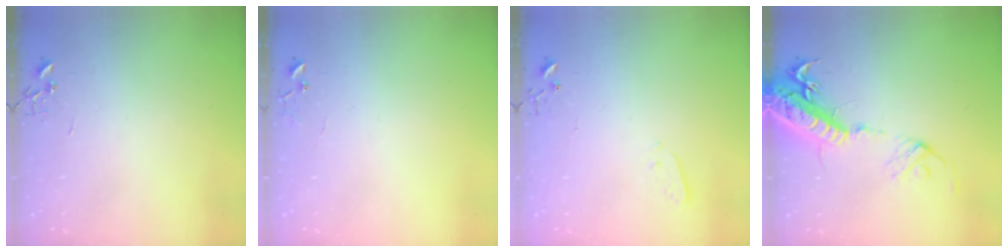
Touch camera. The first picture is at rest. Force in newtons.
{"total": 6.6, "press": 6.6, "slide": 0.5}
{"total": 3.1, "press": 3.1, "slide": 0.7}
{"total": 20.6, "press": 20.2, "slide": 4.3}